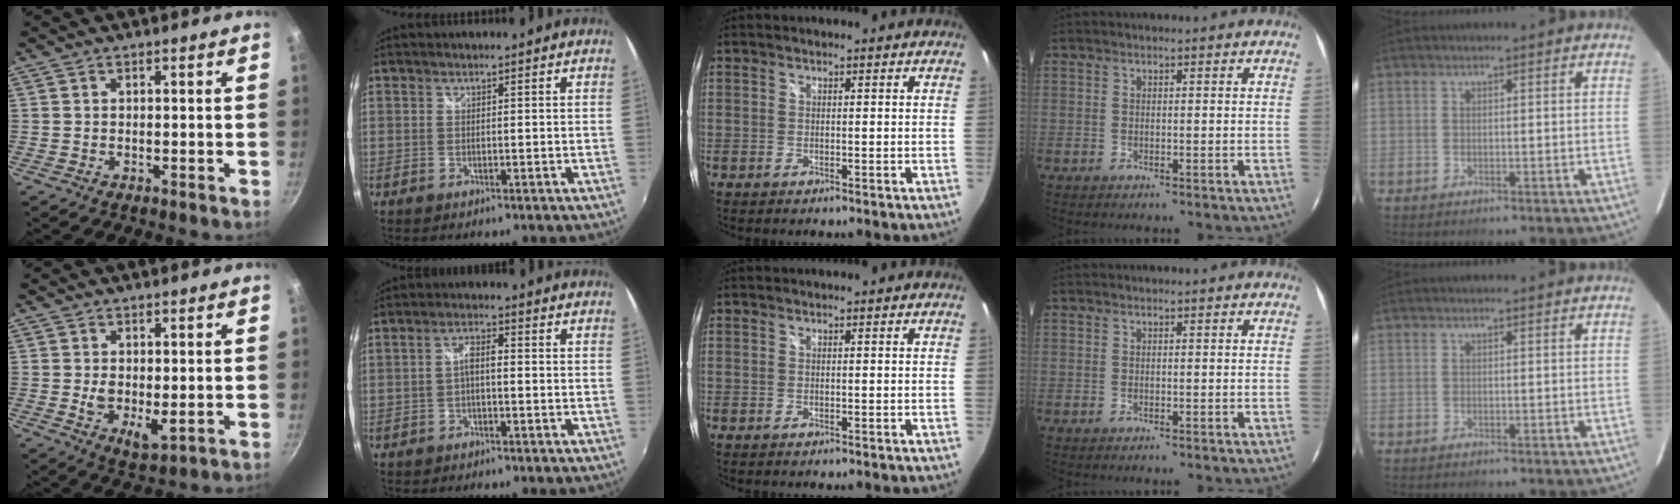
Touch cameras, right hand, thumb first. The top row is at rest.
{"thumb": {"total": 5.2, "force": [0.1, 2.8, 4.4], "torque": [-0.074, -0.019, 0.005]}, "index": {"total": 3.1, "force": [-0.6, 1.0, 2.8], "torque": [-0.055, 0.010, -0.012]}}